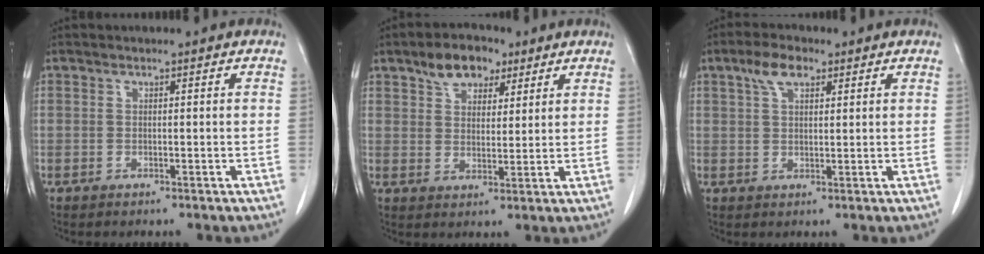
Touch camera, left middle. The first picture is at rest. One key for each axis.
{"total": 7.0, "fx": 4.4, "fy": 3.9, "fz": 3.7, "tx": -0.060, "ty": 0.017, "tz": 0.077}
{"total": 4.6, "fx": 2.6, "fy": 2.0, "fz": 3.2, "tx": -0.069, "ty": 0.013, "tz": 0.050}